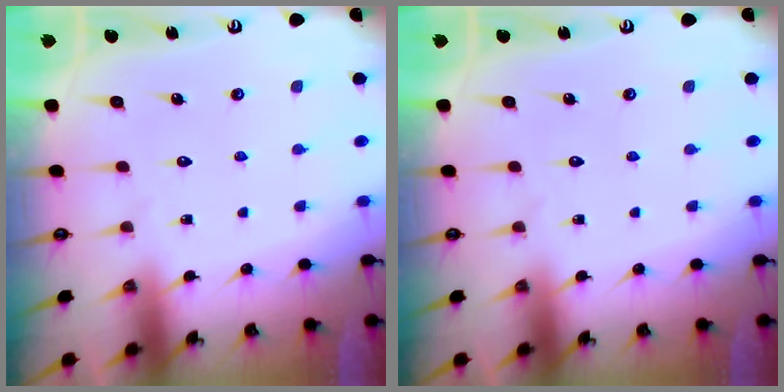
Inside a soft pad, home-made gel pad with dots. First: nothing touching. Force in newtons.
{"total": 0.0}